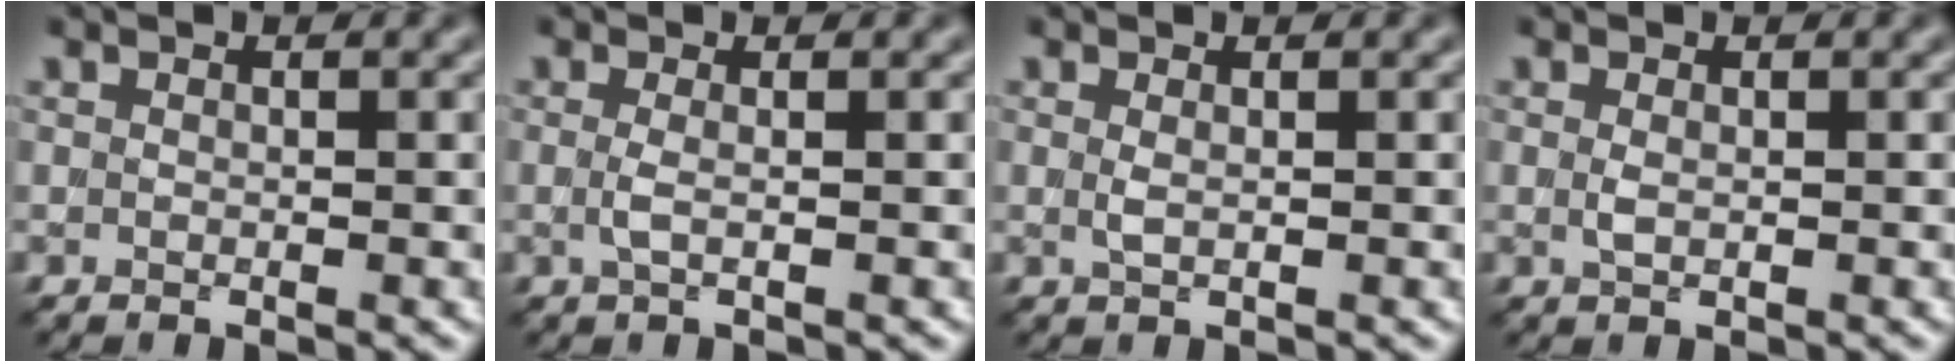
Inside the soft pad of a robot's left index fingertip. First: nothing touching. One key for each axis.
{"total": 1.2, "fx": 0.0, "fy": 0.3, "fz": 1.1, "tx": -0.025, "ty": -0.003, "tz": -0.002}
{"total": 0.8, "fx": 0.2, "fy": 0.2, "fz": 0.7, "tx": -0.017, "ty": -0.001, "tz": 0.003}
{"total": 0.8, "fx": 0.1, "fy": 0.3, "fz": 0.7, "tx": -0.018, "ty": -0.001, "tz": 0.002}